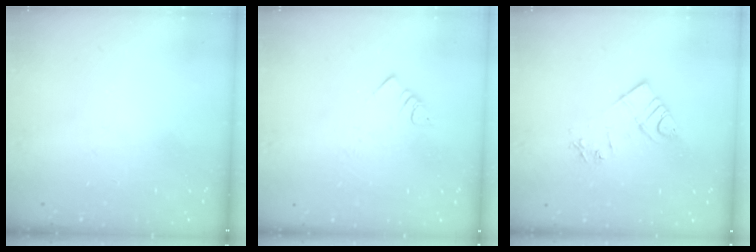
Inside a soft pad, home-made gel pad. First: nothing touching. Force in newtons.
{"total": 3.0, "press": 3.0, "slide": 0.0}
{"total": 8.6, "press": 8.6, "slide": 0.8}